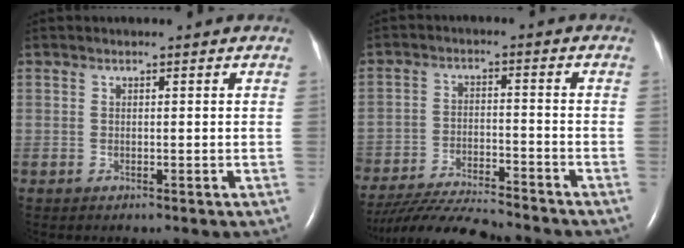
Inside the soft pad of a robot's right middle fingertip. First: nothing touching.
{"total": 15.3, "force": [-14.2, 1.3, 5.6], "torque": [-0.106, -0.024, -0.229]}